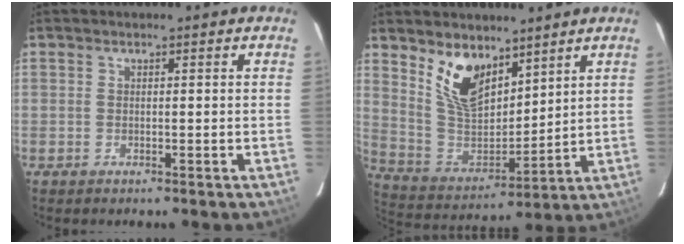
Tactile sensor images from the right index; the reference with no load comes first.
{"total": 12.7, "force": [8.2, 6.4, 7.3], "torque": [-0.141, -0.004, 0.171]}